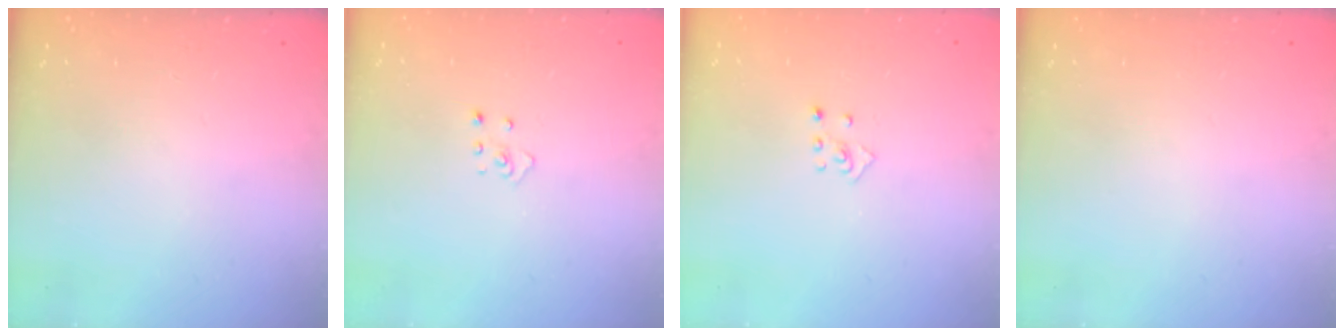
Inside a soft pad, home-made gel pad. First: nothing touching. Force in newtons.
{"total": 2.9, "press": 2.9, "slide": 0.2}
{"total": 3.9, "press": 3.9, "slide": 0.2}
{"total": 0.0}